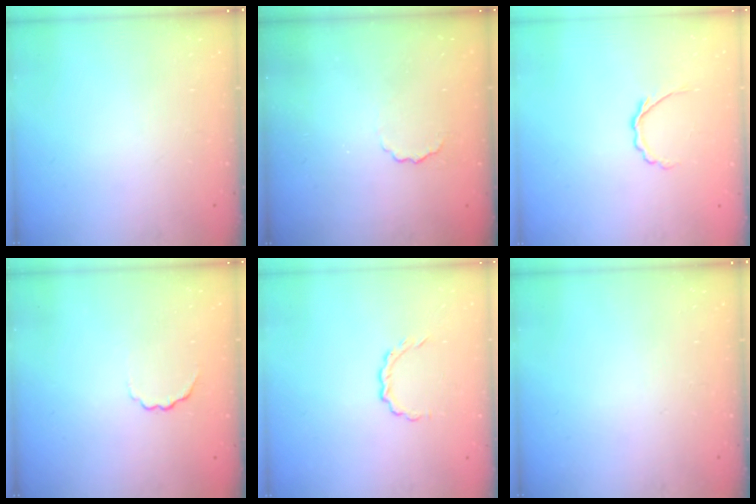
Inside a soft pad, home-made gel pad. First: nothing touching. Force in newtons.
{"total": 3.2, "press": 3.1, "slide": 0.9}
{"total": 3.1, "press": 2.9, "slide": 1.0}
{"total": 2.1, "press": 2.0, "slide": 0.8}
{"total": 3.5, "press": 3.3, "slide": 1.1}
{"total": 0.0}